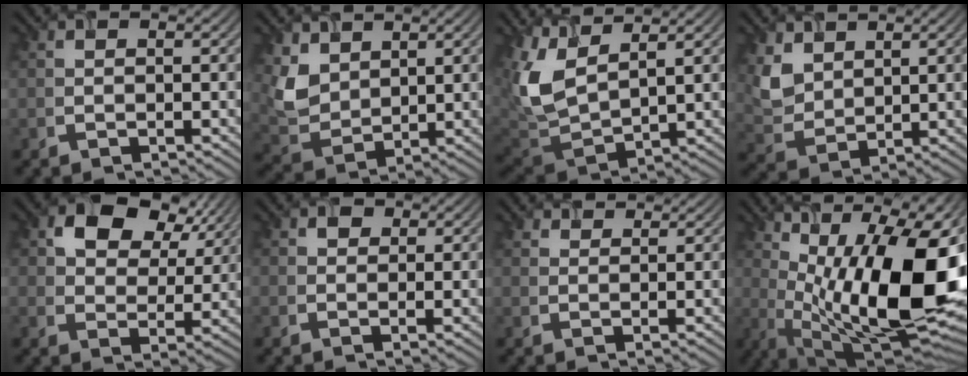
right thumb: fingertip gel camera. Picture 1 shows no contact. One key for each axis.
{"total": 5.8, "fx": 3.4, "fy": 3.9, "fz": 2.6, "tx": -0.082, "ty": -0.009, "tz": 0.081}
{"total": 9.3, "fx": 4.3, "fy": 4.5, "fz": 6.9, "tx": -0.191, "ty": 0.002, "tz": 0.093}
{"total": 4.9, "fx": 3.1, "fy": 3.3, "fz": 1.9, "tx": -0.064, "ty": -0.010, "tz": 0.078}
{"total": 9.0, "fx": 4.8, "fy": 6.0, "fz": 4.8, "tx": -0.089, "ty": -0.006, "tz": 0.085}
{"total": 1.4, "fx": 0.8, "fy": 1.0, "fz": 0.3, "tx": -0.003, "ty": -0.006, "tz": 0.020}
{"total": 1.9, "fx": 1.8, "fy": 0.5, "fz": -0.2, "tx": -0.005, "ty": -0.004, "tz": 0.043}
{"total": 20.0, "fx": 2.1, "fy": 8.5, "fz": 17.9, "tx": -0.272, "ty": 0.003, "tz": 0.043}